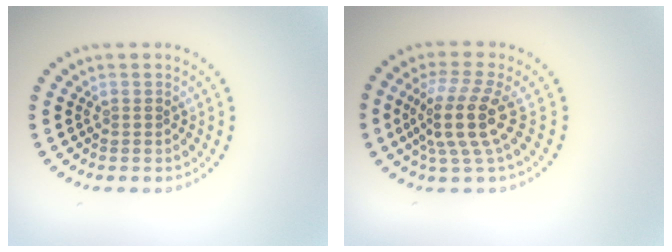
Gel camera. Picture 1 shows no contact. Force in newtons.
{"total": 4.5, "press": 3.4, "slide": 2.9}